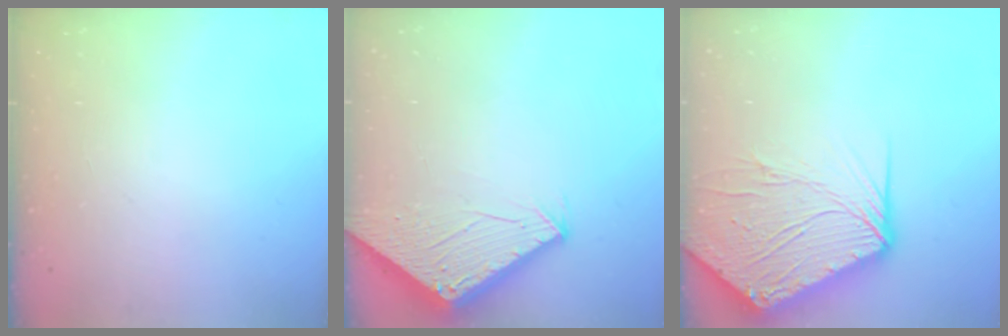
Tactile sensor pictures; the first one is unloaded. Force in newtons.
{"total": 2.8, "press": 2.8, "slide": 0.1}
{"total": 17.4, "press": 17.2, "slide": 2.1}